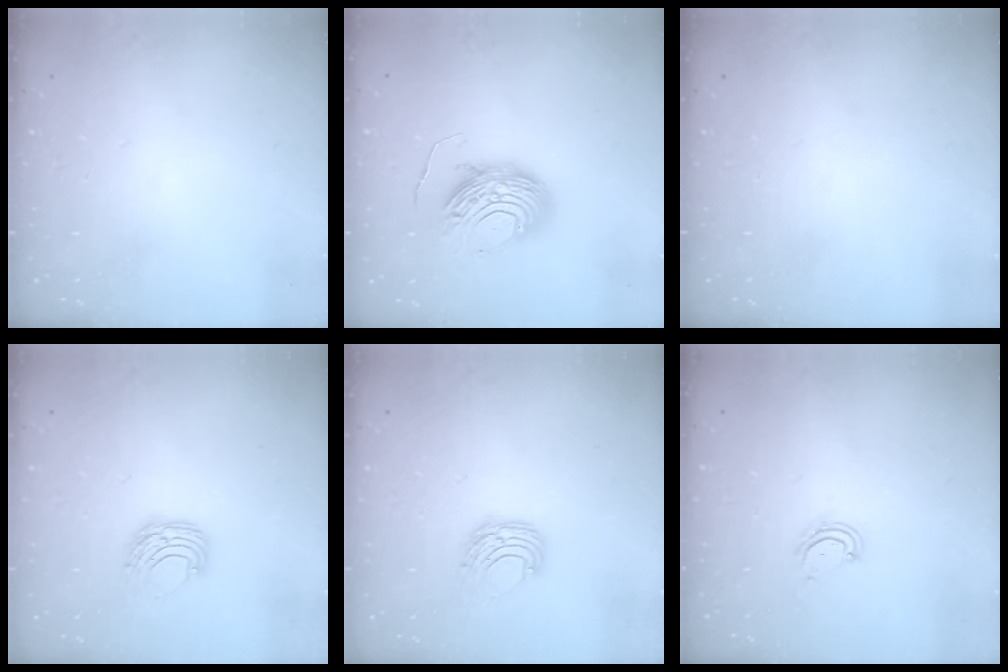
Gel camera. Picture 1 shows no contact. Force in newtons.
{"total": 10.8, "press": 10.8, "slide": 1.0}
{"total": 0.0}
{"total": 6.7, "press": 6.7, "slide": 0.5}
{"total": 6.7, "press": 6.7, "slide": 0.5}
{"total": 4.4, "press": 4.3, "slide": 0.3}